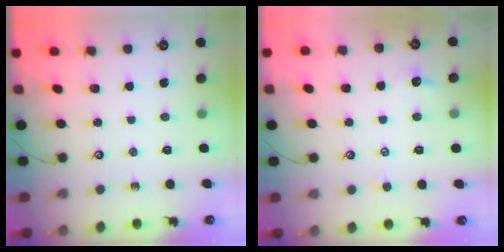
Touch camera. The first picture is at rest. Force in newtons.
{"total": 1.4, "press": 1.4, "slide": 0.3}